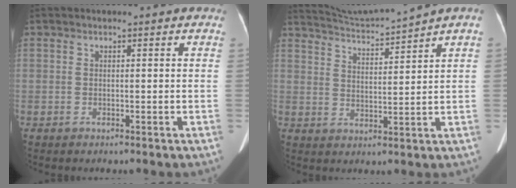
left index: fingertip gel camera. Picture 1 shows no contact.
{"total": 7.1, "force": [6.6, -2.4, 1.2], "torque": [-0.037, -0.006, 0.127]}